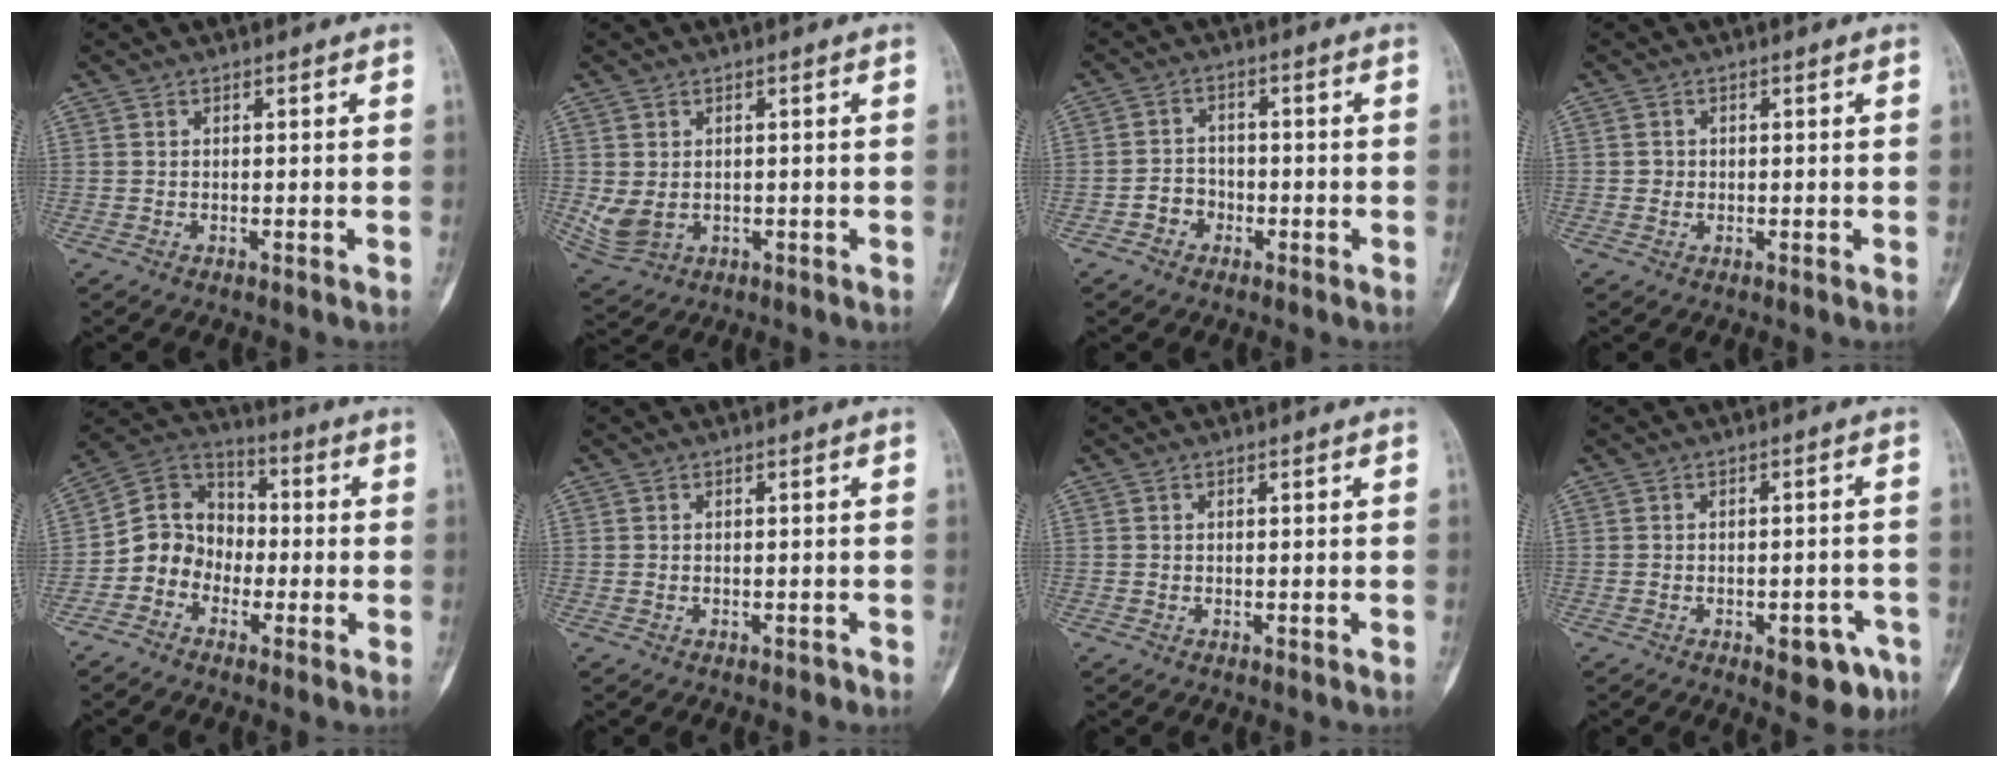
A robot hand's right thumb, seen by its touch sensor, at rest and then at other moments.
{"total": 5.2, "force": [0.0, 3.9, 3.4], "torque": [-0.069, -0.007, 0.016]}
{"total": 3.7, "force": [-1.8, 3.2, 0.9], "torque": [0.009, 0.020, -0.038]}
{"total": 1.1, "force": [0.0, 1.1, 0.2], "torque": [0.004, 0.003, -0.001]}
{"total": 9.7, "force": [-2.9, 8.5, 3.9], "torque": [-0.036, 0.056, -0.069]}
{"total": 0.7, "force": [-0.5, 0.4, 0.2], "torque": [0.000, 0.008, -0.007]}
{"total": 0.0}
{"total": 7.1, "force": [-3.5, 3.3, 5.2], "torque": [-0.041, 0.022, -0.038]}